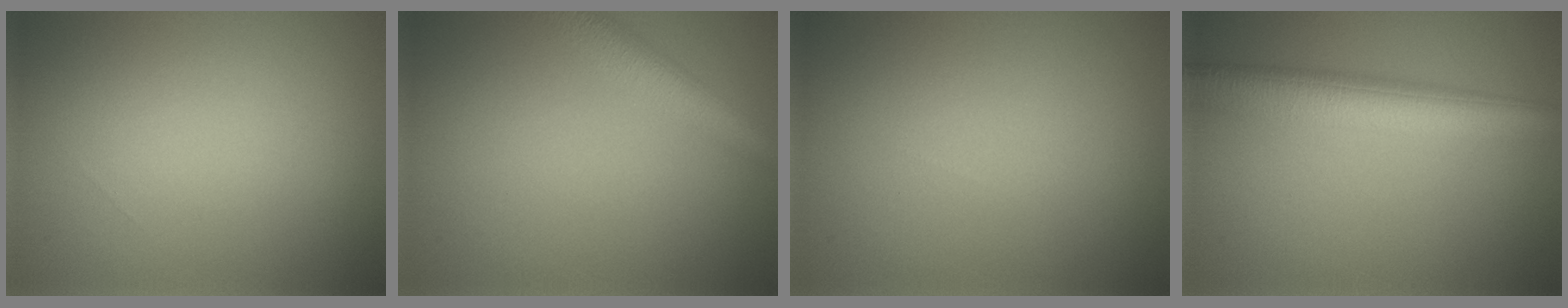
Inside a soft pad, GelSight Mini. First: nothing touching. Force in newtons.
{"total": 4.2, "press": 4.2, "slide": 0.1}
{"total": 0.0}
{"total": 6.7, "press": 6.7, "slide": 0.1}